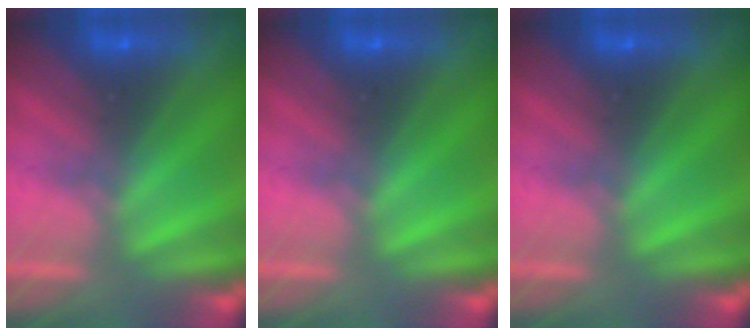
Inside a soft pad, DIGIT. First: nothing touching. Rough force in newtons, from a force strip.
{"total": 0.0}
{"total": 0.0}